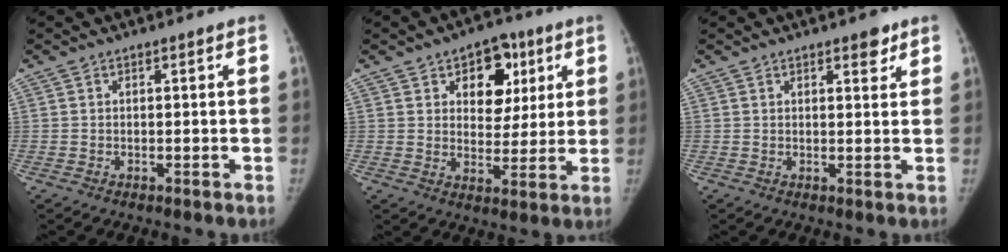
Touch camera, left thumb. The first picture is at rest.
{"total": 11.0, "force": [4.7, 7.6, 6.5], "torque": [-0.038, -0.015, 0.065]}
{"total": 2.7, "force": [1.8, 1.2, 1.6], "torque": [-0.007, -0.009, 0.021]}